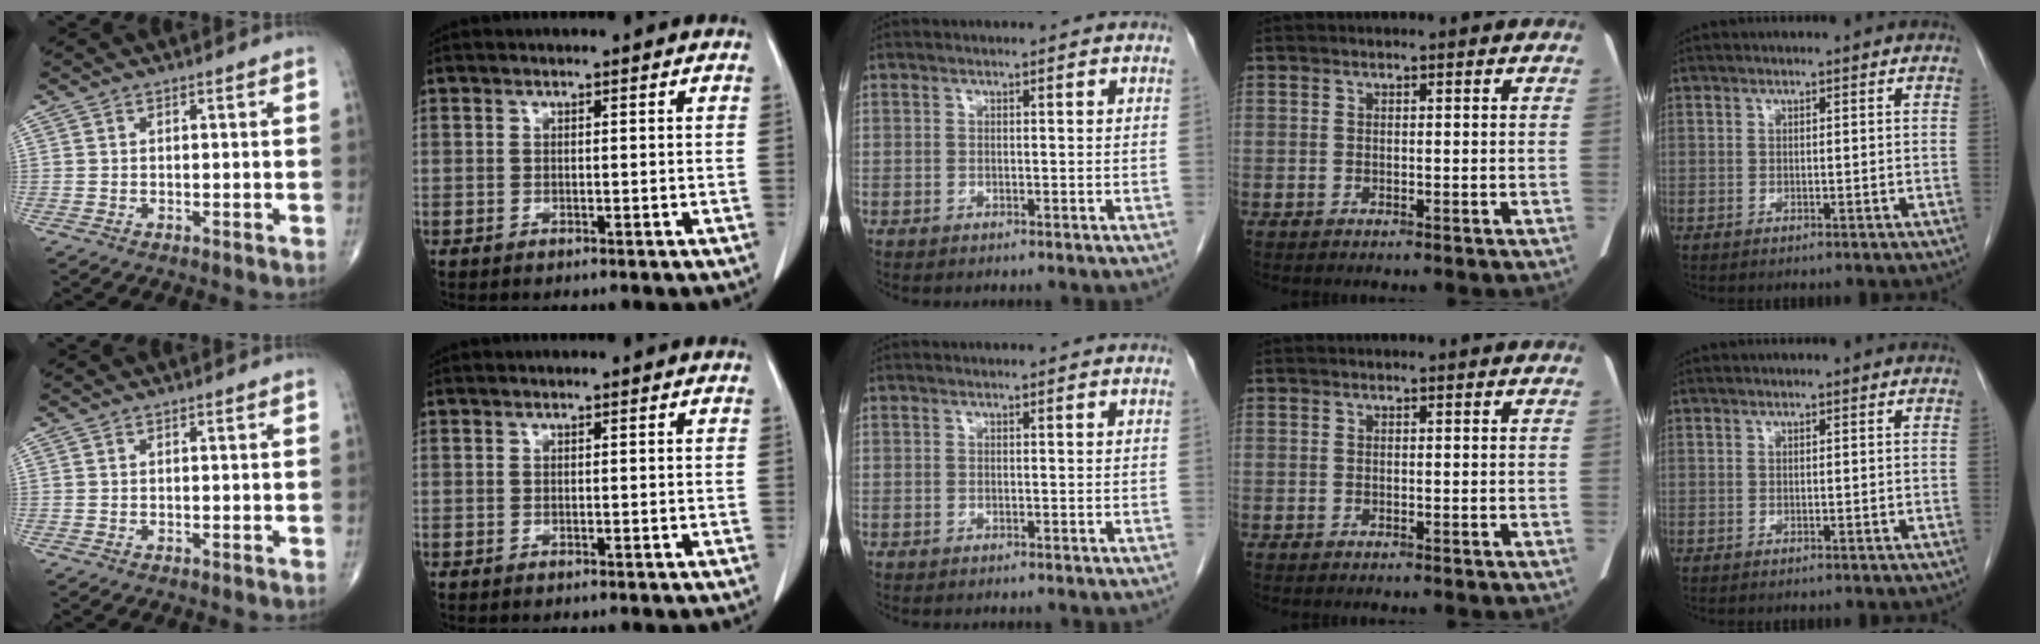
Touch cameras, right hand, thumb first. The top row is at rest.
{}